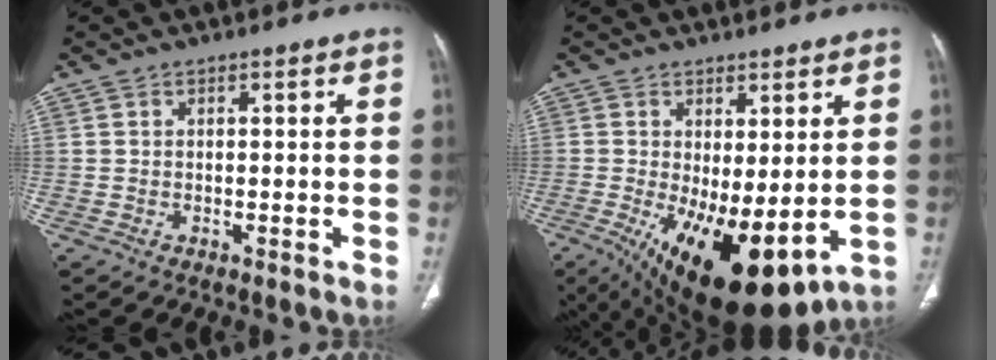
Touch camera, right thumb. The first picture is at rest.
{"total": 15.8, "force": [-3.0, 6.6, 14.0], "torque": [-0.236, -0.025, -0.022]}